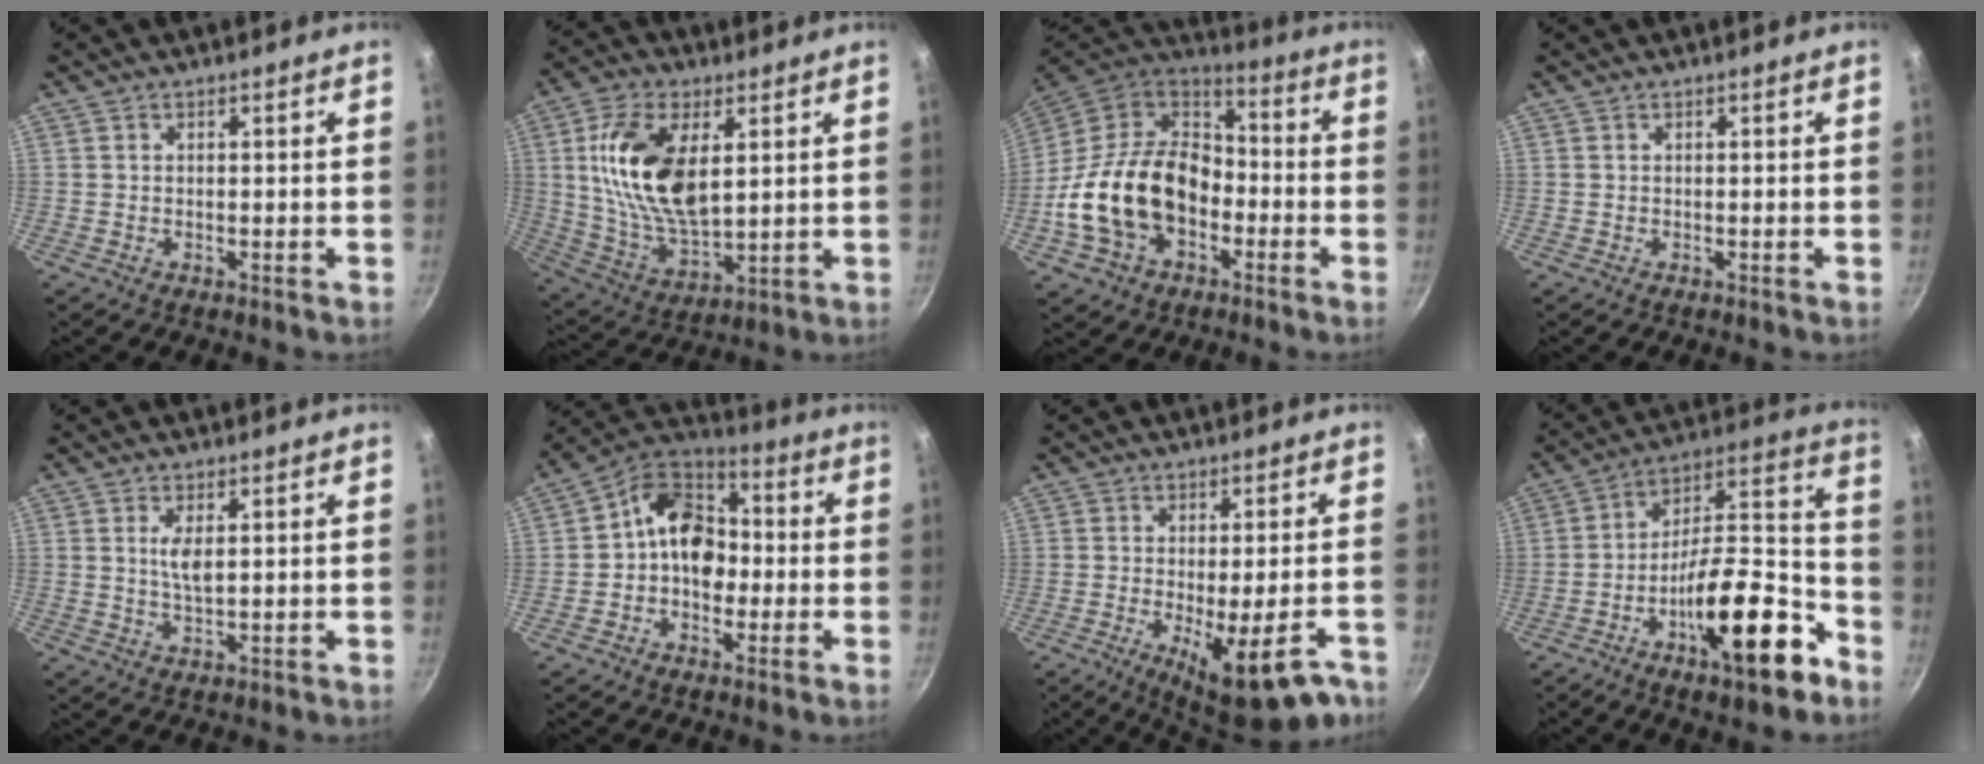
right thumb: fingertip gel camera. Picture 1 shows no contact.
{"total": 17.5, "force": [4.2, 9.2, 14.3], "torque": [-0.263, -0.015, 0.087]}
{"total": 21.8, "force": [-5.2, 15.4, 14.6], "torque": [-0.241, 0.051, -0.099]}
{"total": 0.0}
{"total": 3.6, "force": [1.0, 1.2, 3.2], "torque": [-0.059, -0.008, 0.020]}
{"total": 12.3, "force": [-0.7, 9.2, 8.0], "torque": [-0.082, 0.041, -0.035]}
{"total": 13.7, "force": [-7.0, 4.1, 11.1], "torque": [-0.125, 0.003, -0.088]}
{"total": 21.2, "force": [-10.6, 7.4, 16.8], "torque": [-0.218, 0.078, -0.173]}